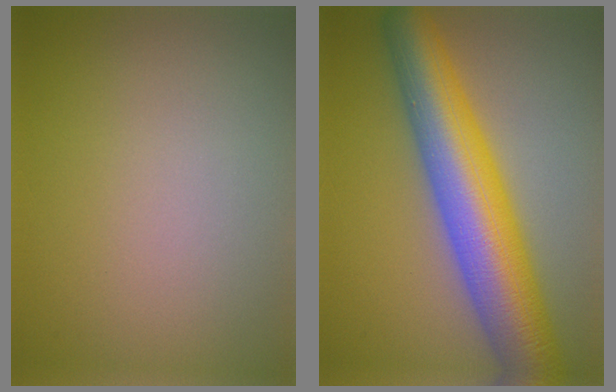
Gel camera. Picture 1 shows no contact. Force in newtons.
{"total": 11.0, "press": 11.0, "slide": 0.1}